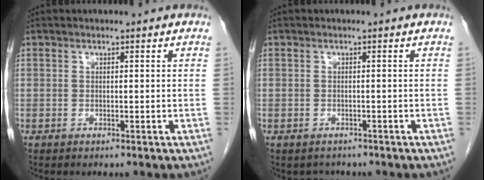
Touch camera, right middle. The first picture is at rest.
{"total": 1.9, "force": [-1.6, 1.0, 0.0], "torque": [-0.006, -0.001, -0.023]}